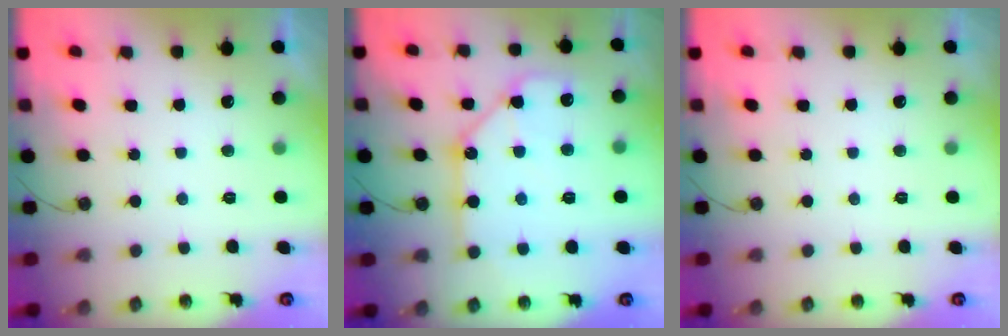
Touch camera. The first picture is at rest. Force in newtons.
{"total": 11.5, "press": 11.4, "slide": 1.2}
{"total": 0.0}